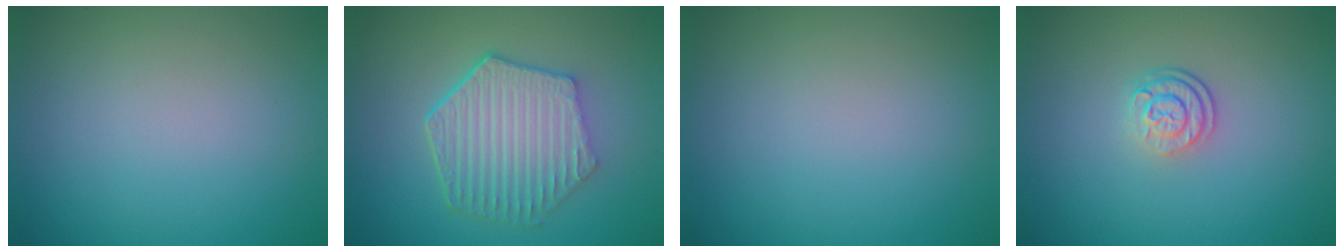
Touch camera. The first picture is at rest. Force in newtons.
{"total": 6.2, "press": 4.8, "slide": 4.0}
{"total": 0.0}
{"total": 2.5, "press": 1.9, "slide": 1.6}